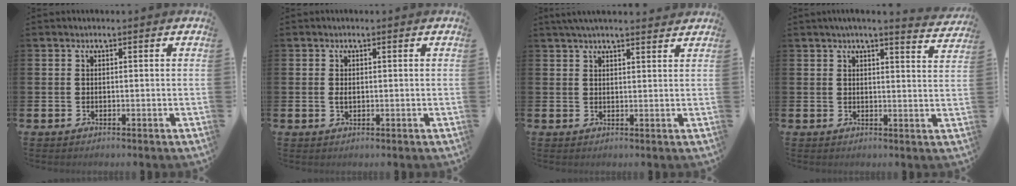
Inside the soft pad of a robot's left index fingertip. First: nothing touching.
{"total": 0.9, "force": [0.1, 0.5, 0.7], "torque": [-0.010, 0.002, -0.001]}
{"total": 3.3, "force": [3.0, 0.3, 1.2], "torque": [-0.028, -0.005, 0.055]}
{"total": 3.9, "force": [3.7, -0.3, 1.3], "torque": [-0.025, -0.018, 0.063]}